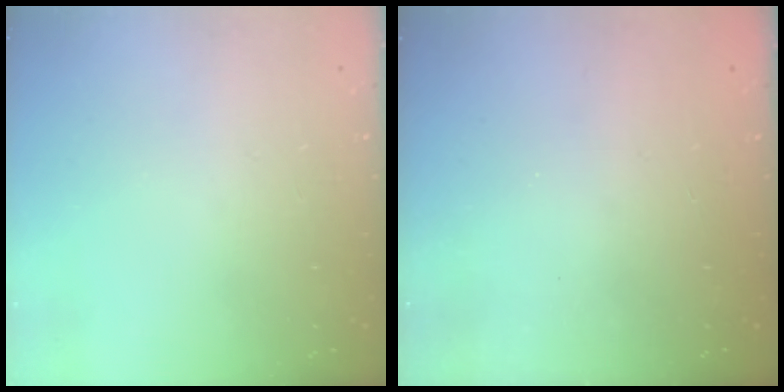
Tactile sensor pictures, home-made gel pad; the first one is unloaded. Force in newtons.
{"total": 2.3, "press": 2.2, "slide": 0.8}